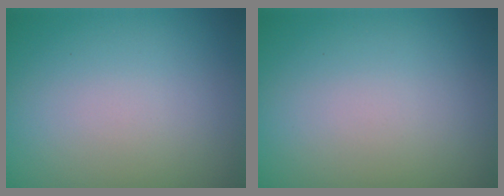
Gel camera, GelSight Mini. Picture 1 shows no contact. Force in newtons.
{"total": 0.0}